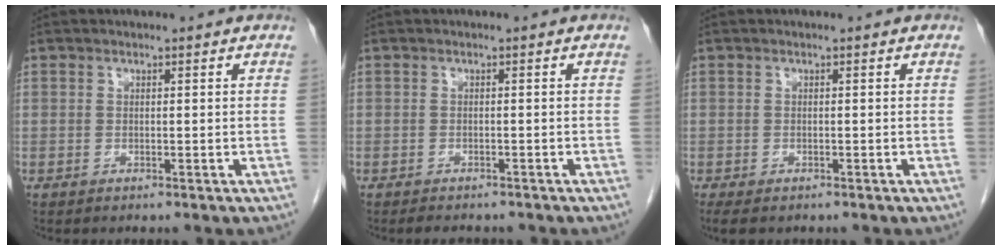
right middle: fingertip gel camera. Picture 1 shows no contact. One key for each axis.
{"total": 4.1, "fx": -3.6, "fy": 1.3, "fz": 1.6, "tx": -0.025, "ty": -0.007, "tz": -0.043}
{"total": 3.4, "fx": -2.5, "fy": 1.3, "fz": 1.8, "tx": -0.030, "ty": -0.009, "tz": -0.035}